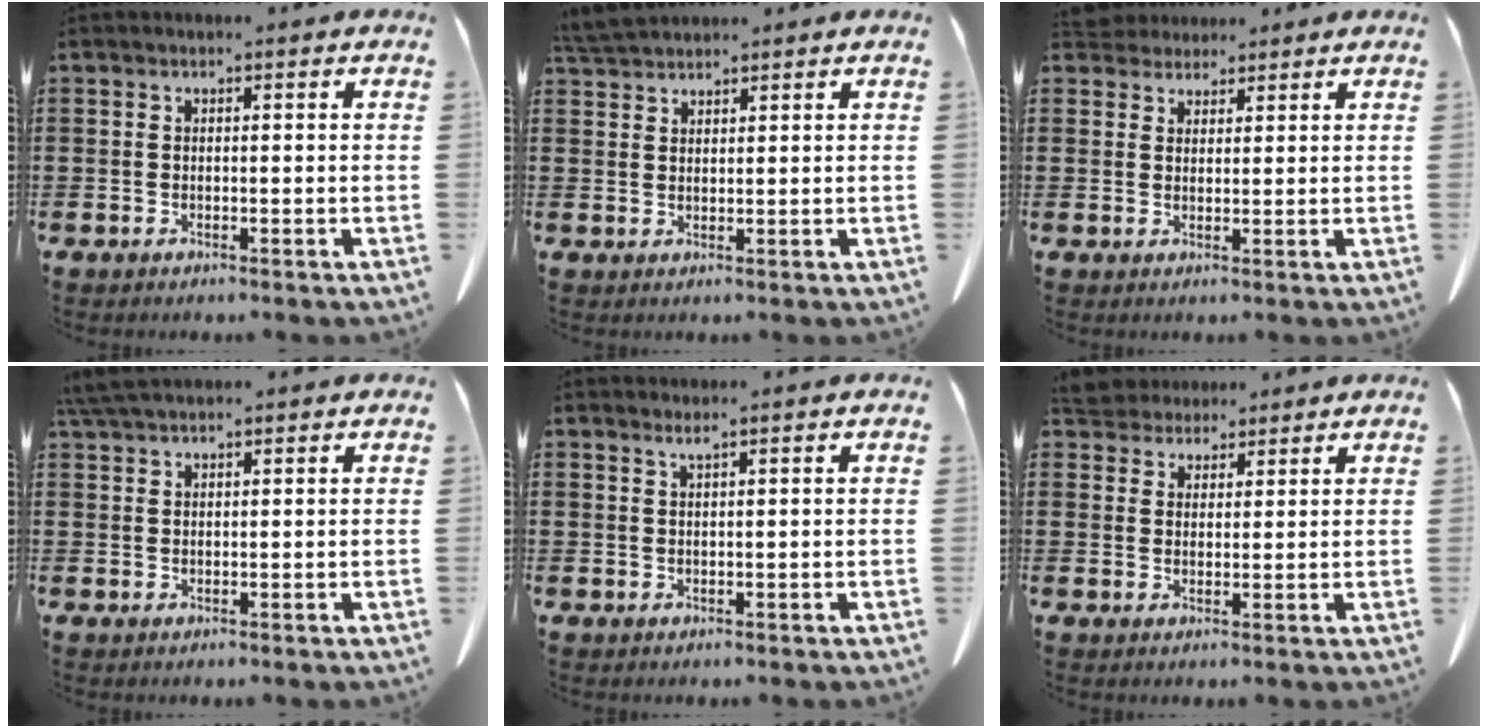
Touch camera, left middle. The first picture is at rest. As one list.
[{"total": 3.7, "force": [3.5, 0.5, 1.0], "torque": [-0.029, -0.003, 0.068]}, {"total": 2.9, "force": [2.7, 1.0, 0.0], "torque": [-0.009, 0.001, 0.053]}, {"total": 3.4, "force": [2.9, 0.5, 1.7], "torque": [-0.042, 0.001, 0.056]}, {"total": 1.0, "force": [0.8, -0.1, 0.6], "torque": [-0.011, -0.003, 0.015]}, {"total": 3.9, "force": [3.6, 1.4, 0.2], "torque": [-0.019, -0.006, 0.069]}]